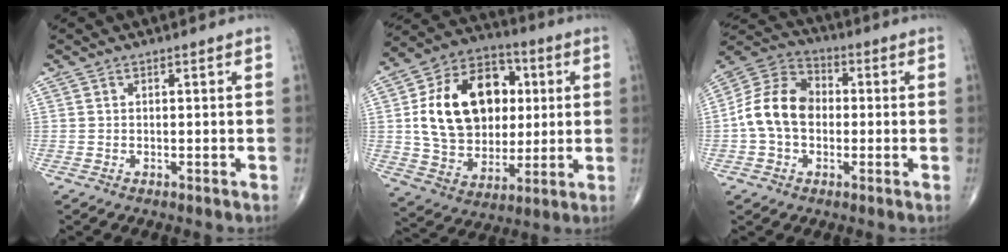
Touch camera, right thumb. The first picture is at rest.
{"total": 22.2, "force": [3.4, 16.2, 14.8], "torque": [-0.221, 0.010, 0.067]}
{"total": 12.4, "force": [-0.7, 9.2, 8.2], "torque": [-0.142, 0.039, -0.023]}